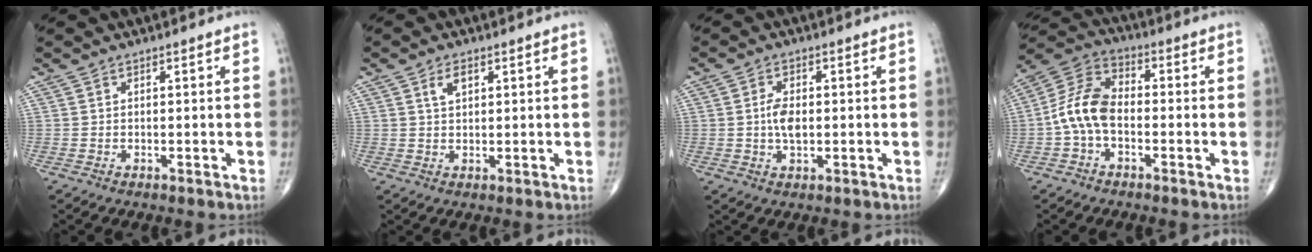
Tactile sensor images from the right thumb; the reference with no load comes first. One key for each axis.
{"total": 2.7, "fx": 1.3, "fy": 1.4, "fz": 2.0, "tx": -0.033, "ty": -0.002, "tz": 0.024}
{"total": 4.2, "fx": 0.0, "fy": 2.2, "fz": 3.6, "tx": -0.069, "ty": -0.001, "tz": -0.003}
{"total": 9.7, "fx": -1.8, "fy": 5.9, "fz": 7.5, "tx": -0.146, "ty": 0.034, "tz": -0.048}